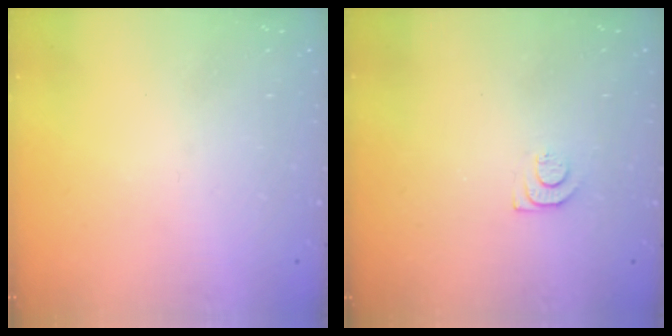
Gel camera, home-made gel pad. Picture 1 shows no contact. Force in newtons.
{"total": 7.4, "press": 7.4, "slide": 0.5}